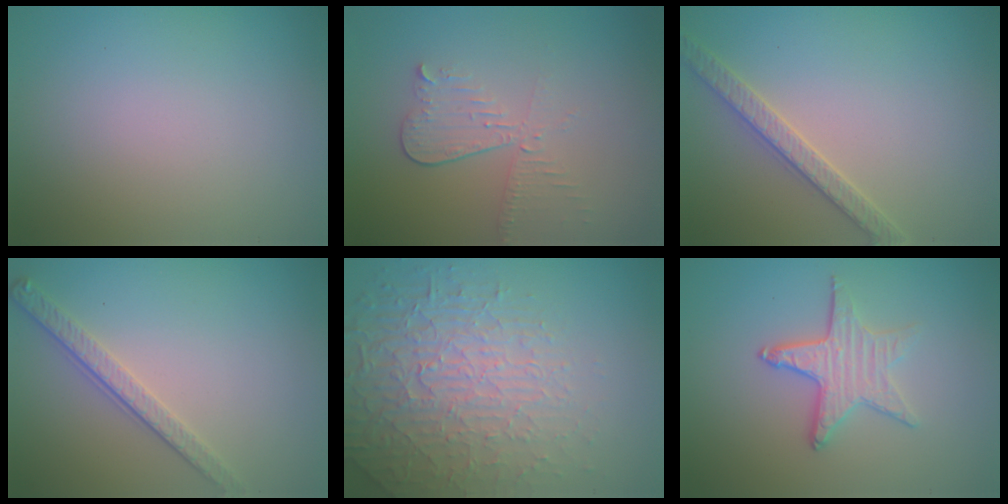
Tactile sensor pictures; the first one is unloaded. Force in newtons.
{"total": 3.0, "press": 2.7, "slide": 1.4}
{"total": 2.8, "press": 2.8, "slide": 0.4}
{"total": 2.9, "press": 2.5, "slide": 1.5}
{"total": 5.3, "press": 4.7, "slide": 2.5}
{"total": 3.6, "press": 2.8, "slide": 2.2}